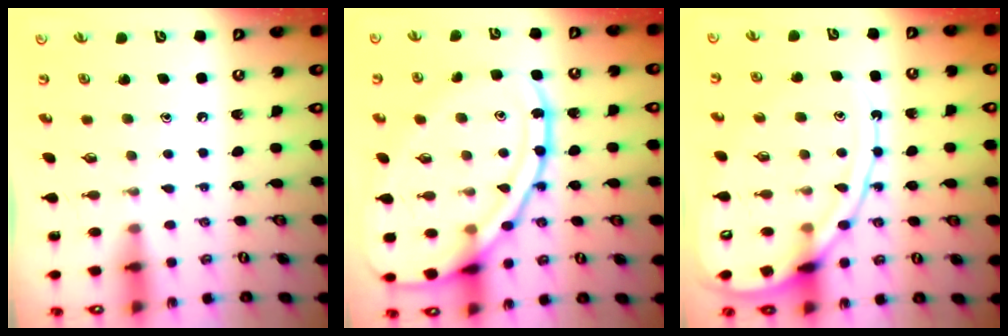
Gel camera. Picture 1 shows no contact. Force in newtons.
{"total": 19.8, "press": 19.8, "slide": 1.8}
{"total": 14.0, "press": 14.0, "slide": 1.4}